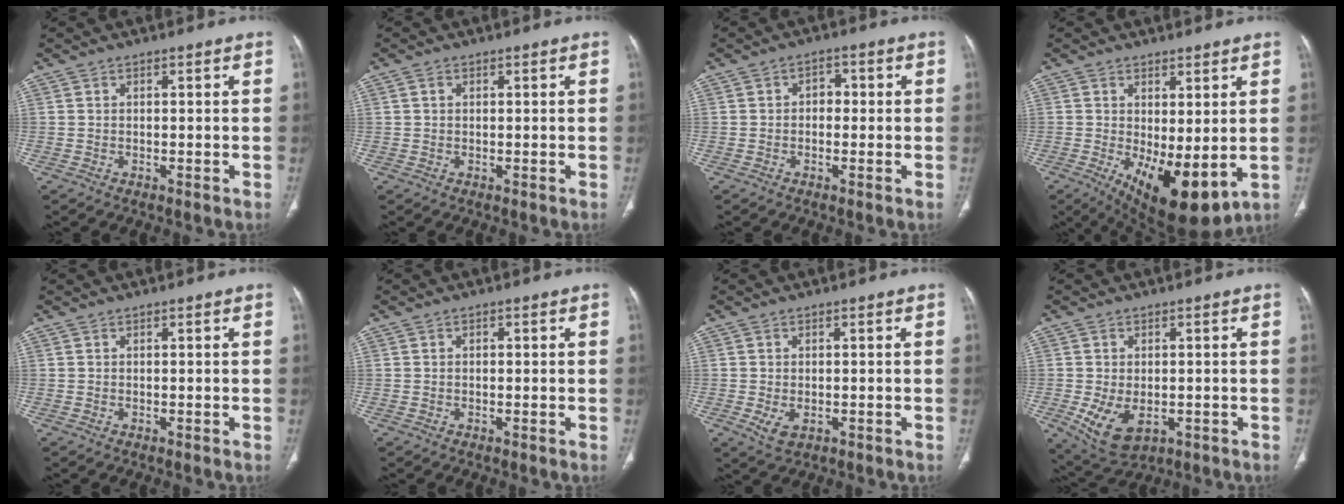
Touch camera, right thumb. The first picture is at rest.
{"total": 0.6, "force": [0.3, 0.5, 0.3], "torque": [-0.006, 0.002, 0.005]}
{"total": 2.8, "force": [-0.1, 2.1, 1.8], "torque": [-0.011, 0.011, -0.008]}
{"total": 12.1, "force": [-1.7, 4.9, 10.9], "torque": [-0.163, -0.026, -0.005]}
{"total": 0.0}
{"total": 0.6, "force": [0.1, 0.4, 0.4], "torque": [-0.007, 0.002, 0.001]}
{"total": 3.1, "force": [-0.8, 1.9, 2.3], "torque": [-0.047, -0.003, -0.005]}
{"total": 7.8, "force": [-1.9, 4.8, 5.9], "torque": [-0.107, -0.008, -0.014]}